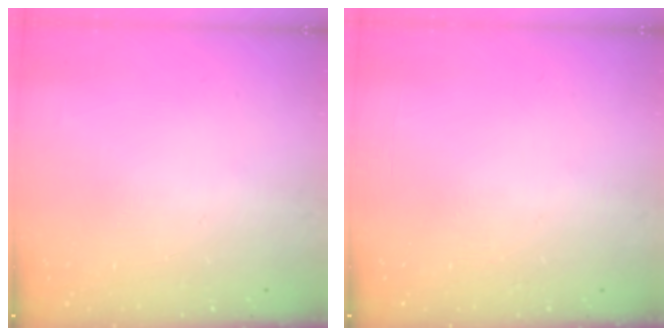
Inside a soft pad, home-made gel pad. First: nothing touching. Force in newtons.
{"total": 0.0}